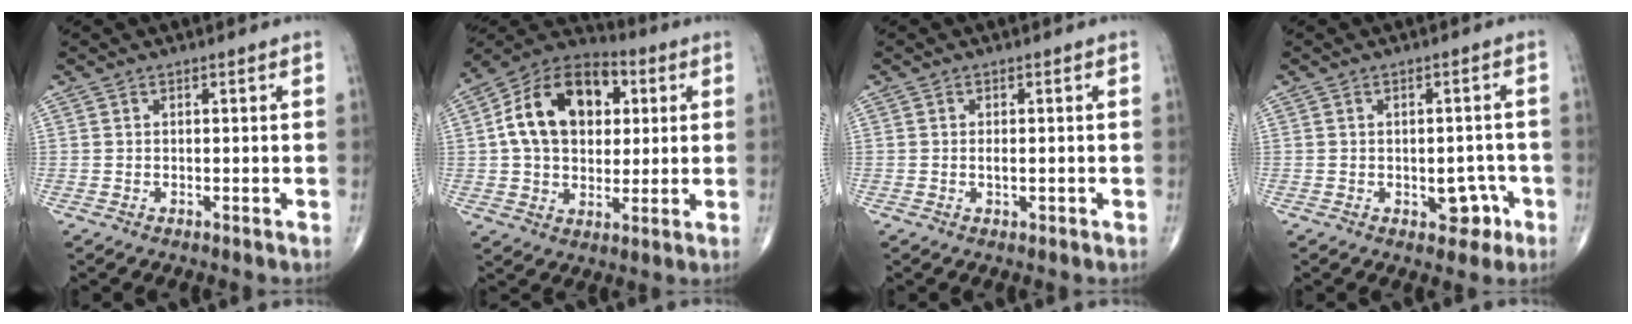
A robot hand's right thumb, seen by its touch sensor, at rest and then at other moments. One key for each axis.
{"total": 18.2, "fx": 3.8, "fy": 12.4, "fz": 12.7, "tx": -0.184, "ty": 0.013, "tz": 0.057}
{"total": 1.3, "fx": -0.2, "fy": 0.6, "fz": 1.1, "tx": -0.021, "ty": -0.001, "tz": -0.003}
{"total": 4.9, "fx": -1.8, "fy": 3.2, "fz": 3.1, "tx": -0.012, "ty": 0.016, "tz": -0.019}